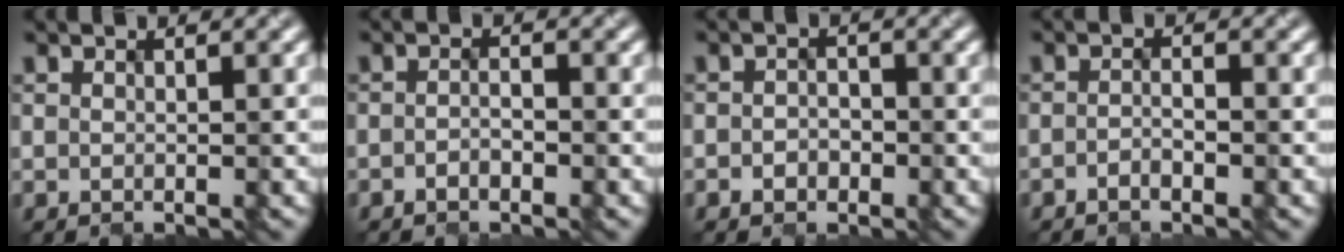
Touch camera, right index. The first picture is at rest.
{"total": 1.5, "force": [-0.9, 0.5, 1.0], "torque": [-0.019, 0.001, -0.021]}
{"total": 1.8, "force": [-0.7, 1.3, 1.0], "torque": [-0.015, 0.001, -0.017]}
{"total": 1.4, "force": [-1.0, 0.3, 0.9], "torque": [-0.018, 0.001, -0.025]}